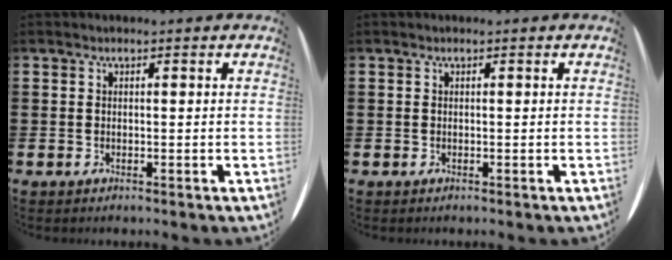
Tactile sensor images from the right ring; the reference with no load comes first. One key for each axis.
{"total": 0.0}